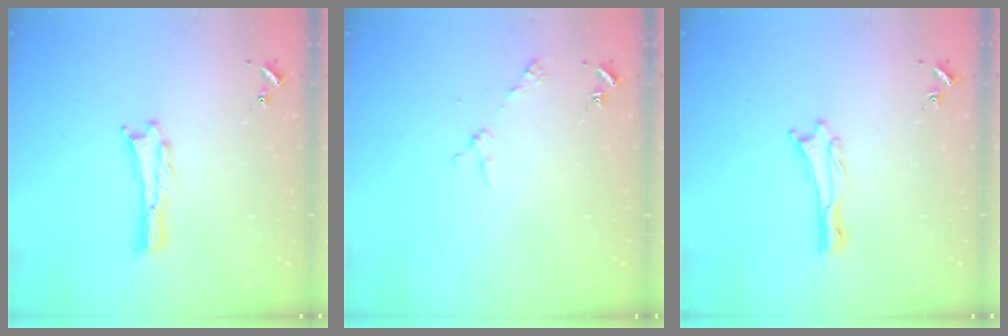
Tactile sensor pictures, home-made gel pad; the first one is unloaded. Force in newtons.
{"total": 2.9, "press": 2.9, "slide": 0.2}
{"total": 0.0}